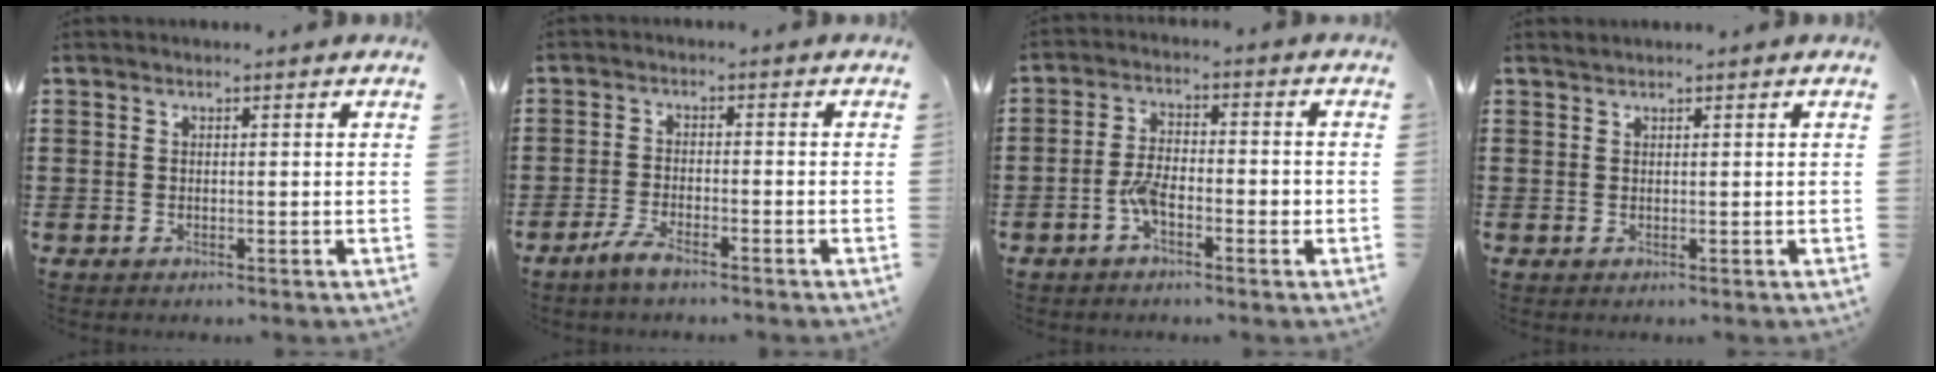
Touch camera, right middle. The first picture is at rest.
{"total": 3.4, "force": [-2.7, 0.5, 2.0], "torque": [-0.056, -0.004, -0.055]}
{"total": 4.5, "force": [-1.9, 2.1, 3.6], "torque": [-0.066, 0.009, -0.036]}
{"total": 0.5, "force": [0.5, 0.1, 0.0], "torque": [-0.002, 0.000, 0.010]}